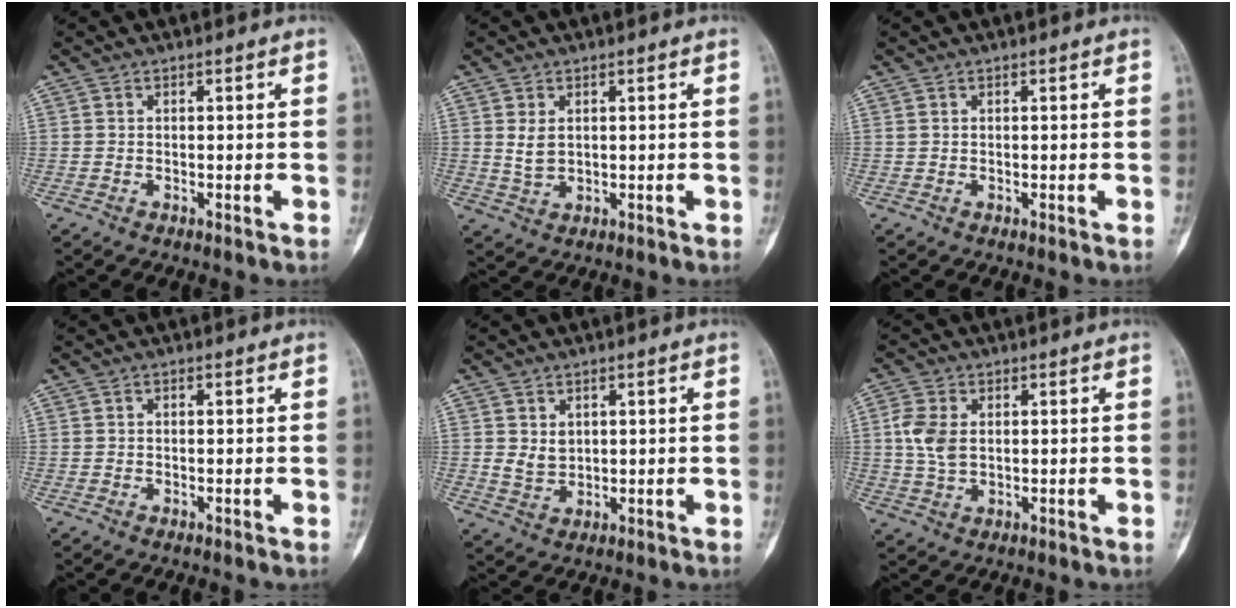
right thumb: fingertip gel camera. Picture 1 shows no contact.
{"total": 3.1, "force": [0.8, 2.0, 2.2], "torque": [-0.034, -0.006, 0.021]}
{"total": 0.0}
{"total": 0.0}
{"total": 3.4, "force": [1.0, 2.7, 1.9], "torque": [-0.021, -0.011, 0.025]}
{"total": 5.9, "force": [0.8, 3.9, 4.4], "torque": [-0.095, 0.003, 0.018]}